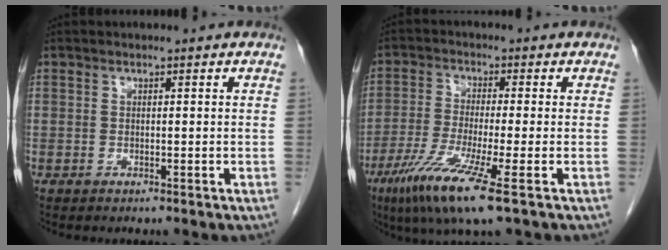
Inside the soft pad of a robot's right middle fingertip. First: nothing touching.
{"total": 10.0, "force": [-5.3, -0.2, 8.5], "torque": [-0.171, -0.033, -0.099]}